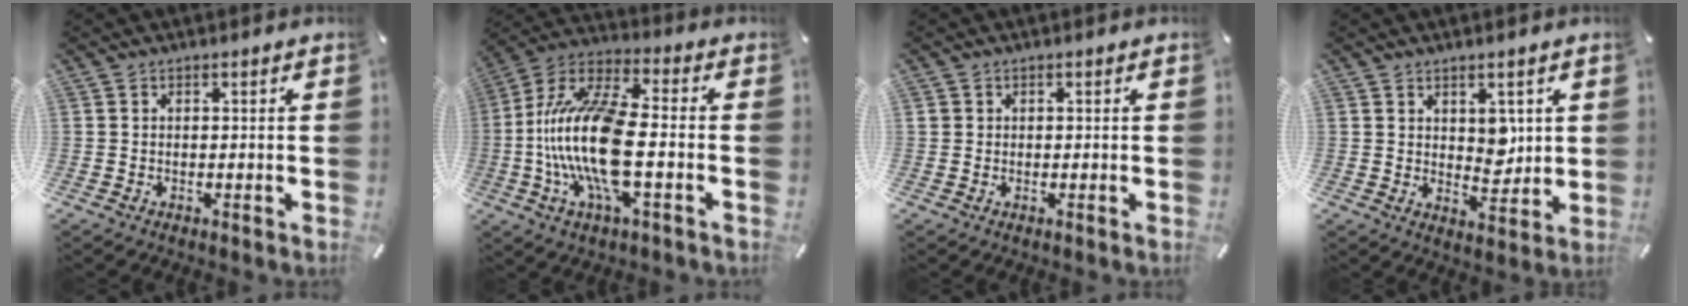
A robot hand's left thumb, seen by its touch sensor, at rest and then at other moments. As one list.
[{"total": 19.3, "force": [-3.2, 7.4, 17.5], "torque": [-0.371, -0.009, -0.056]}, {"total": 0.8, "force": [0.1, 0.8, 0.1], "torque": [0.000, 0.005, 0.001]}, {"total": 6.0, "force": [2.4, 4.3, 3.4], "torque": [-0.035, -0.015, 0.041]}]